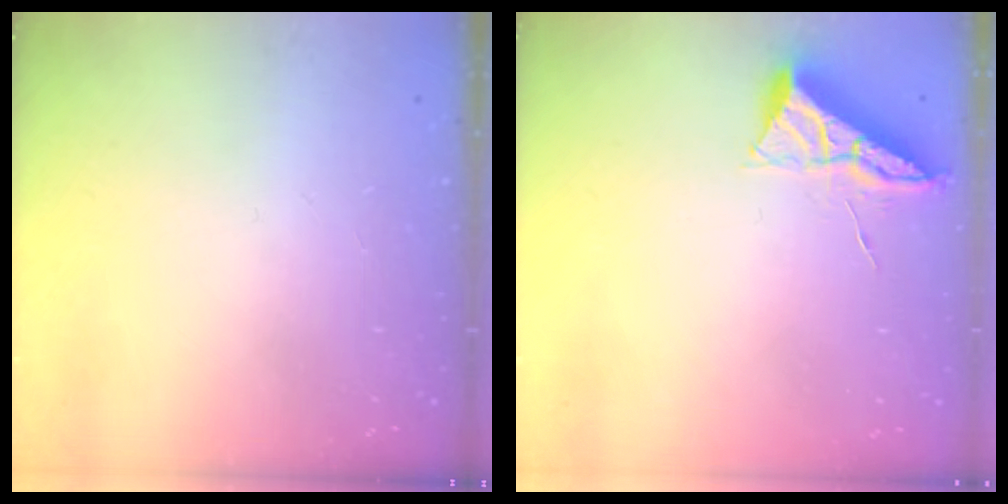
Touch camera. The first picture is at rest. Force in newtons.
{"total": 6.6, "press": 6.6, "slide": 0.7}